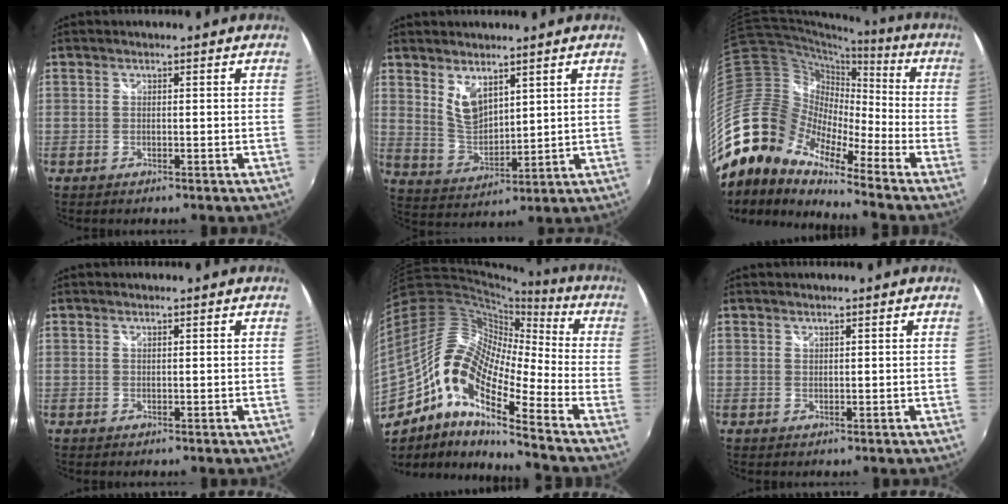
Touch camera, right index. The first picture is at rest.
{"total": 6.8, "force": [4.3, 3.1, 4.2], "torque": [-0.075, -0.008, 0.090]}
{"total": 18.0, "force": [-13.3, 7.9, 9.1], "torque": [-0.153, -0.009, -0.276]}
{"total": 0.0}
{"total": 16.9, "force": [-7.8, 5.6, 13.9], "torque": [-0.233, 0.001, -0.172]}
{"total": 0.5, "force": [0.5, 0.0, -0.1], "torque": [0.004, 0.000, 0.010]}